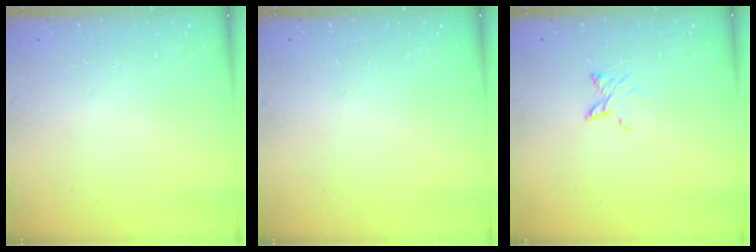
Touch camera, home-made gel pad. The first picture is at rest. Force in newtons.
{"total": 0.0}
{"total": 4.5, "press": 4.5, "slide": 0.5}